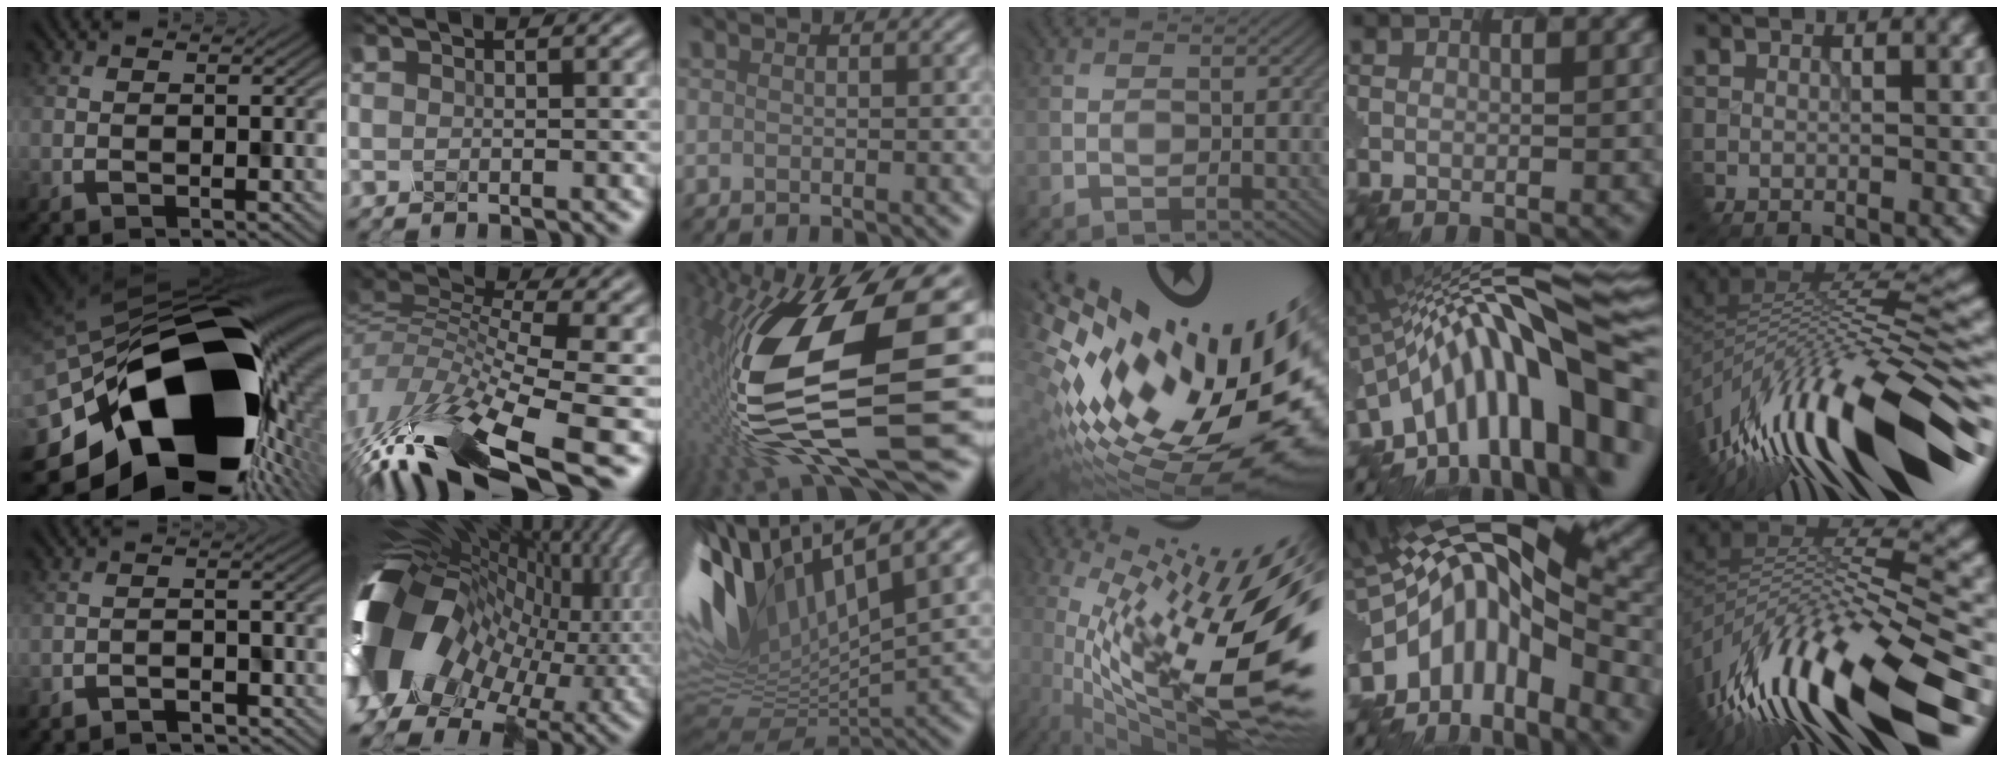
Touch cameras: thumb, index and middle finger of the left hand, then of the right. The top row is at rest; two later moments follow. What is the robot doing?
{"motion": "disassemble", "object": "hinged tin"}